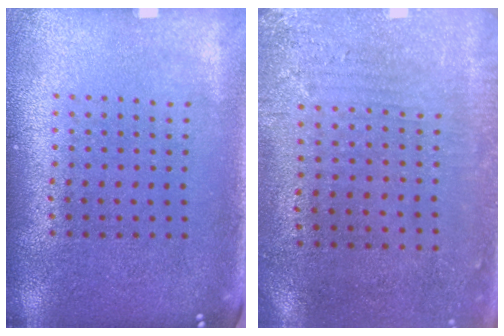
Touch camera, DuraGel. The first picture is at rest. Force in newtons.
{"total": 2.8, "press": 2.3, "slide": 1.7}